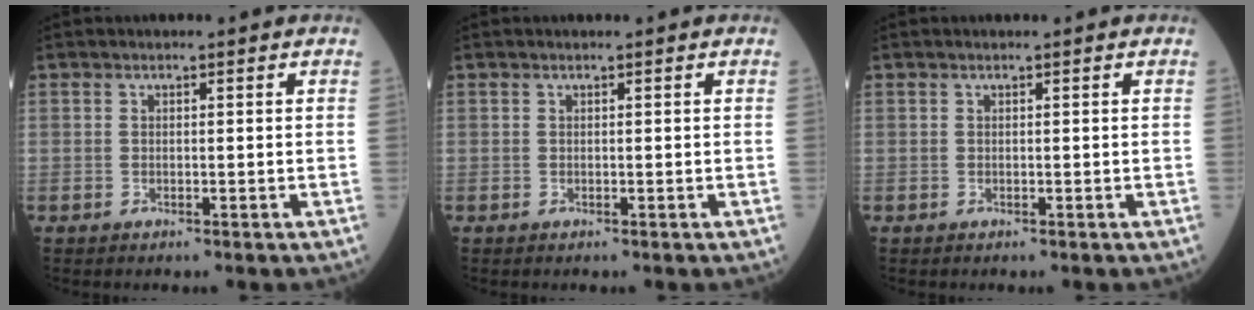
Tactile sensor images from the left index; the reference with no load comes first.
{"total": 0.0}
{"total": 0.0}